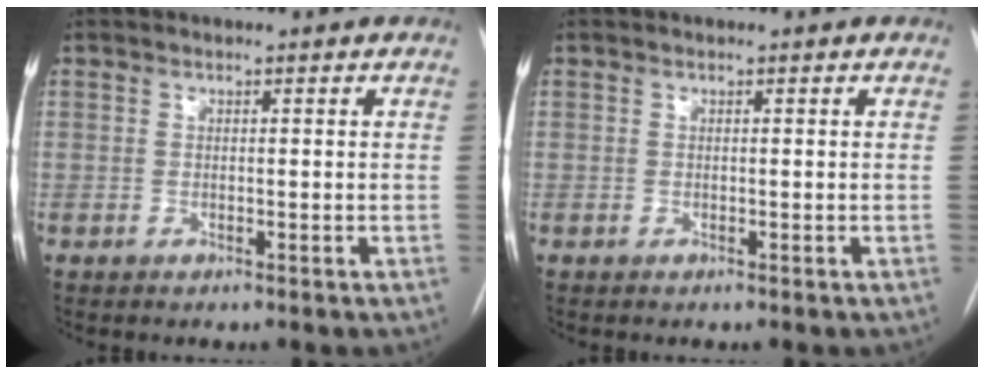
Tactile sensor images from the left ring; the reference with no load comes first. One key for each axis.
{"total": 0.0}